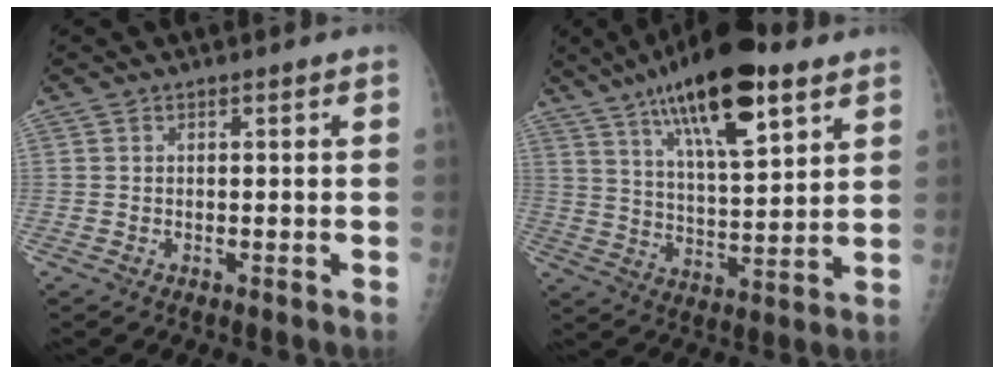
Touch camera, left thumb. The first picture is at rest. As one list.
[{"total": 19.9, "force": [11.1, 6.3, 15.3], "torque": [-0.235, -0.033, 0.186]}]